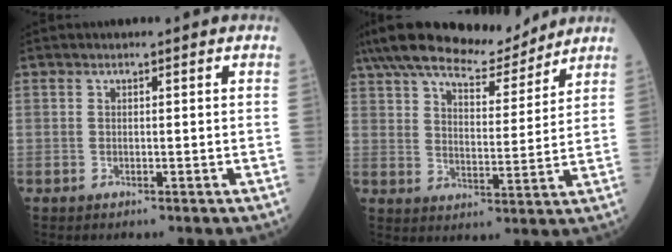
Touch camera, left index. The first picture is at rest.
{"total": 15.7, "force": [13.7, 3.3, 7.0], "torque": [-0.121, 0.015, 0.219]}